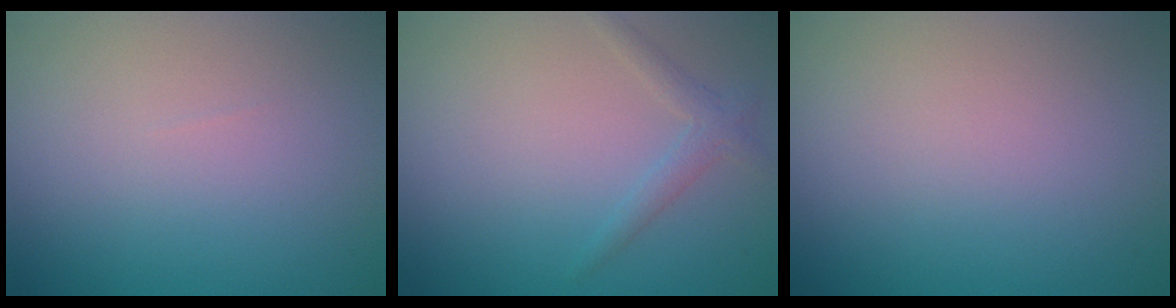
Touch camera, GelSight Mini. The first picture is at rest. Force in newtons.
{"total": 1.6, "press": 1.6, "slide": 0.1}
{"total": 0.0}